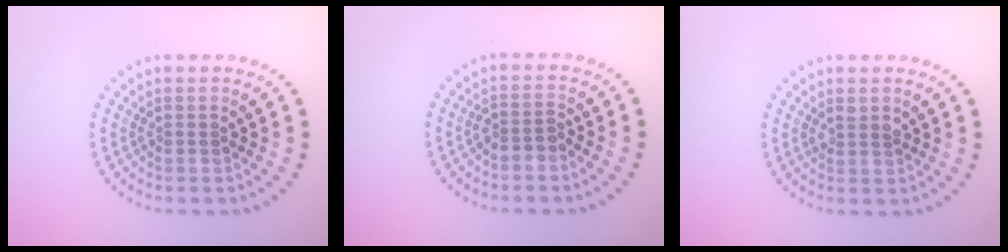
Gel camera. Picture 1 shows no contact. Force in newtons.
{"total": 1.7, "press": 1.4, "slide": 1.0}
{"total": 1.1, "press": 1.1, "slide": 0.4}